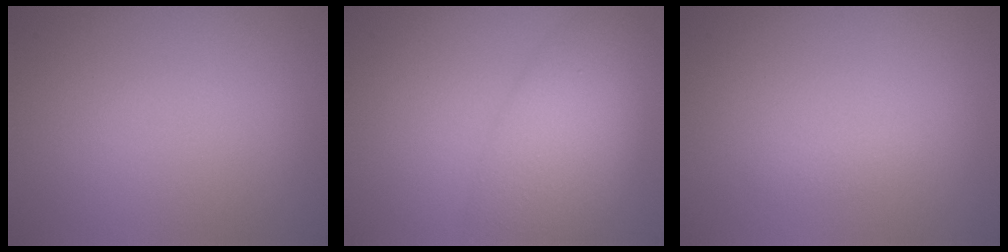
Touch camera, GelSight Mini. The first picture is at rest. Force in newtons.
{"total": 7.2, "press": 7.2, "slide": 0.3}
{"total": 0.7, "press": 0.7, "slide": 0.1}